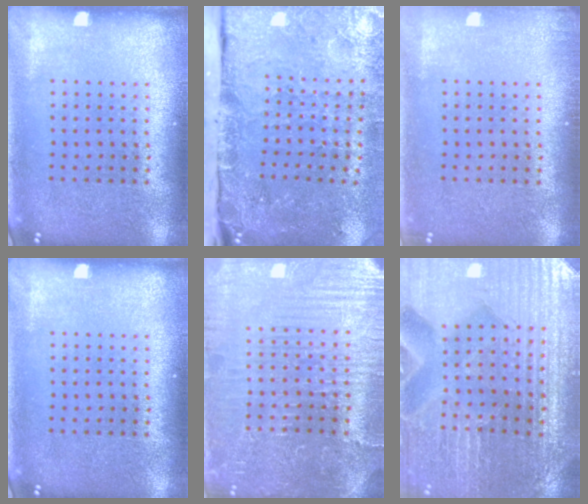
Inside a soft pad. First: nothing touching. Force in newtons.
{"total": 4.8, "press": 3.6, "slide": 3.1}
{"total": 0.9, "press": 0.8, "slide": 0.3}
{"total": 0.0}
{"total": 4.3, "press": 4.2, "slide": 1.3}
{"total": 3.4, "press": 3.3, "slide": 0.4}